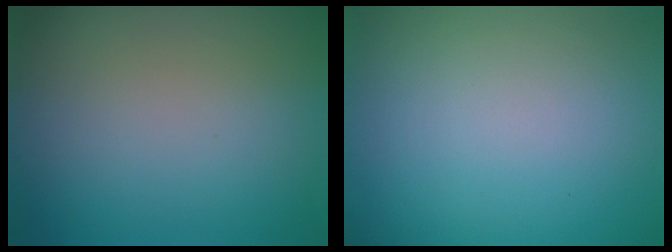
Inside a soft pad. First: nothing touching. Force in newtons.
{"total": 0.0}